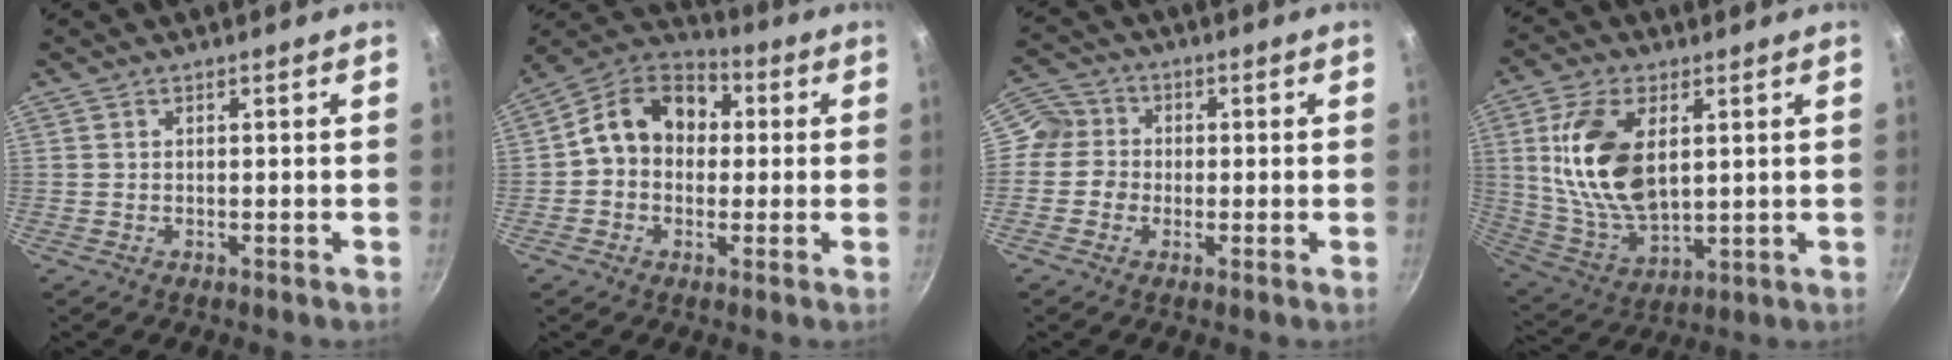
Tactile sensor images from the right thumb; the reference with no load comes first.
{"total": 13.0, "force": [0.9, 10.1, 8.1], "torque": [-0.109, 0.036, 0.001]}
{"total": 6.6, "force": [-0.5, 6.3, 1.9], "torque": [-0.013, 0.019, -0.022]}
{"total": 16.7, "force": [3.6, 9.1, 13.5], "torque": [-0.259, -0.015, 0.079]}